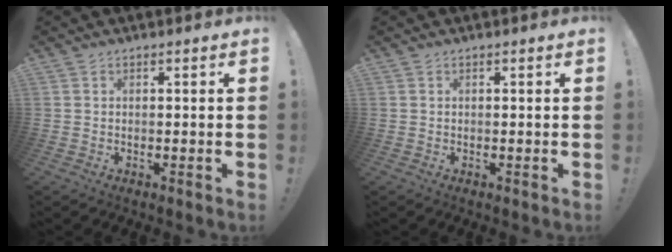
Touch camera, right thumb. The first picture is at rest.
{"total": 0.0}